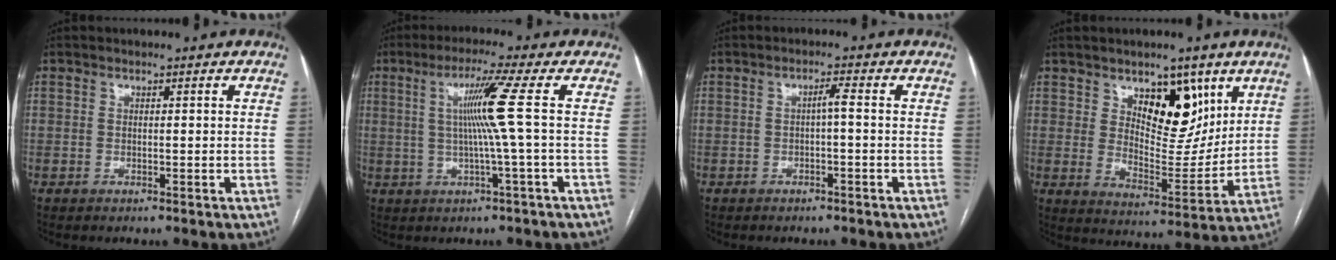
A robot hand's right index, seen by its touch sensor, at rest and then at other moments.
{"total": 7.3, "force": [0.9, -2.3, 6.8], "torque": [-0.125, 0.005, 0.024]}
{"total": 1.5, "force": [-0.2, 0.0, 1.5], "torque": [-0.023, 0.003, -0.003]}
{"total": 10.8, "force": [5.8, 5.1, 7.6], "torque": [-0.109, -0.008, 0.103]}